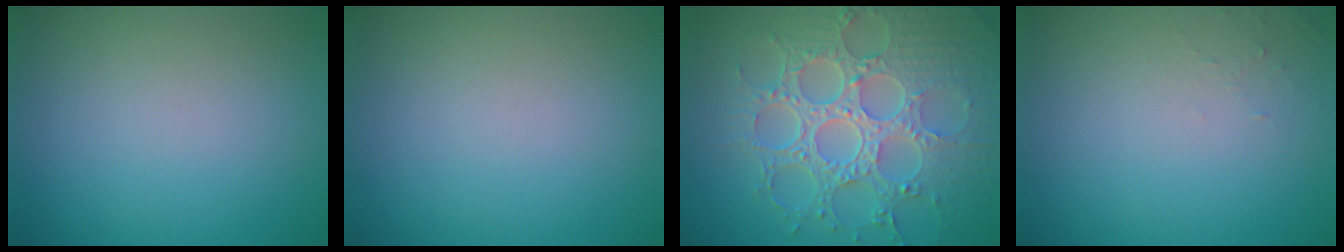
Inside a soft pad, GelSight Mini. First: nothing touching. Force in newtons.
{"total": 0.0}
{"total": 8.9, "press": 6.5, "slide": 6.1}
{"total": 0.6, "press": 0.6, "slide": 0.1}